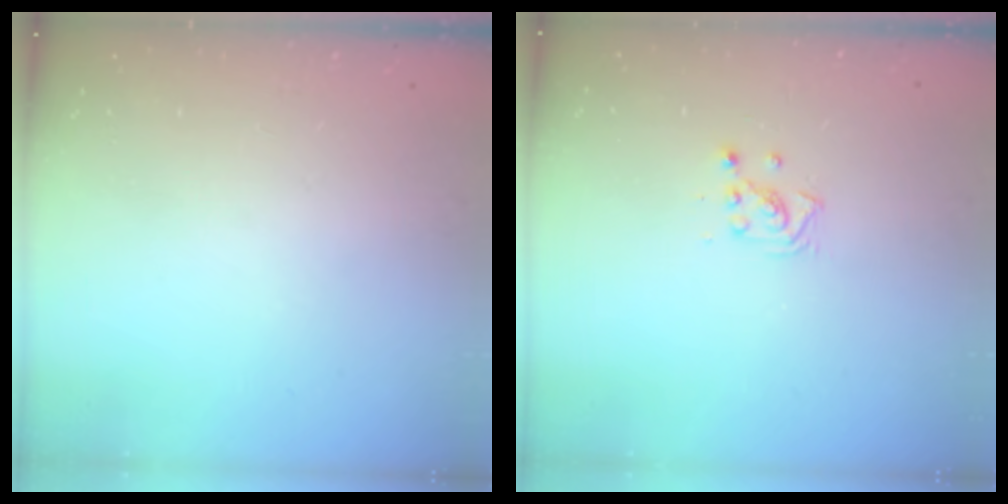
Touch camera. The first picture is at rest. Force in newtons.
{"total": 3.1, "press": 3.1, "slide": 0.4}